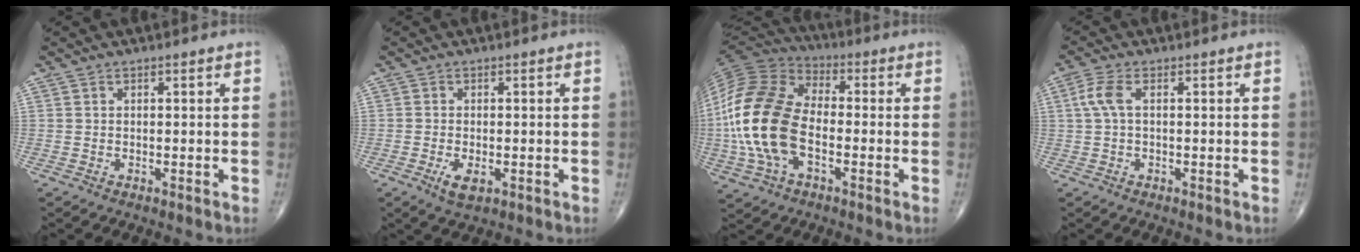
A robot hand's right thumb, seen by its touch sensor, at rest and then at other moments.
{"total": 3.5, "force": [-1.3, 1.7, 2.7], "torque": [-0.047, -0.004, -0.019]}
{"total": 19.9, "force": [-3.1, 11.6, 15.9], "torque": [-0.336, 0.021, -0.065]}
{"total": 3.8, "force": [0.6, 1.6, 3.4], "torque": [-0.095, 0.012, 0.009]}